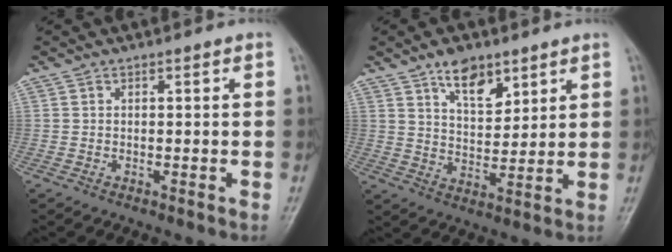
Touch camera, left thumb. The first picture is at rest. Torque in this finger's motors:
{"motor_torque": [0.14, 0.28, 0.65, -0.46, 0.05]}